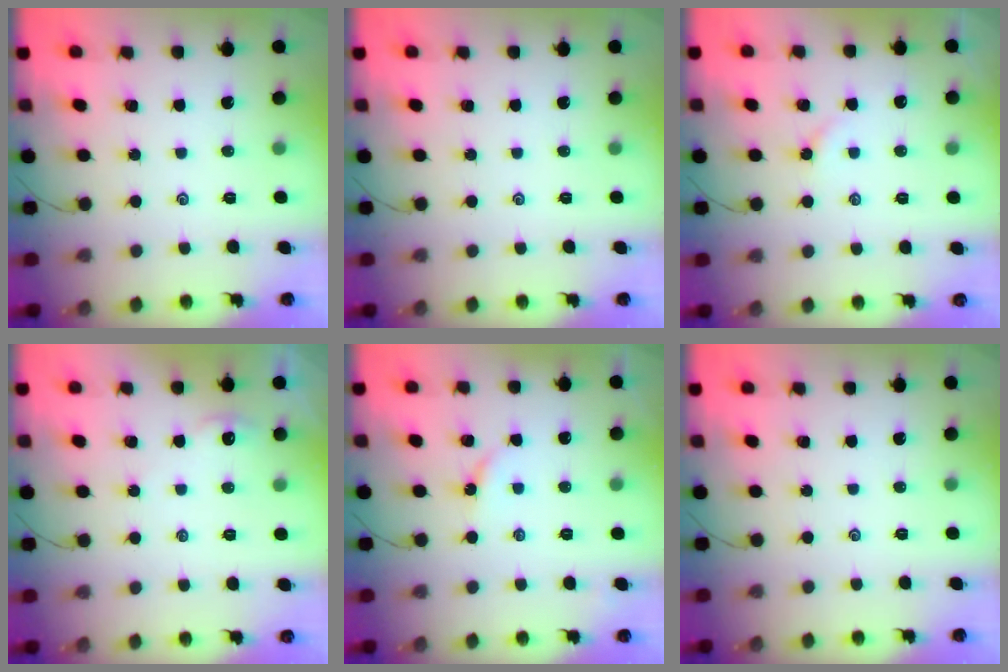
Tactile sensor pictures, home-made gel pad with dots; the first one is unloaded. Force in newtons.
{"total": 0.0}
{"total": 1.5, "press": 1.4, "slide": 0.3}
{"total": 2.6, "press": 2.6, "slide": 0.3}
{"total": 2.9, "press": 2.9, "slide": 0.3}
{"total": 0.0}